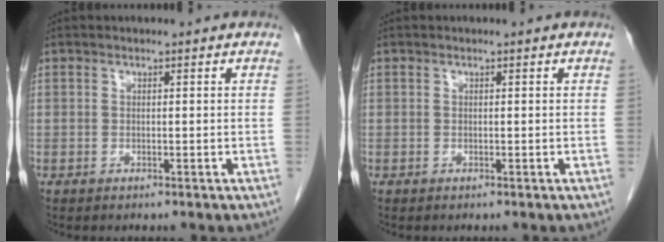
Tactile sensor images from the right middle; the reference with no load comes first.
{"total": 0.0}